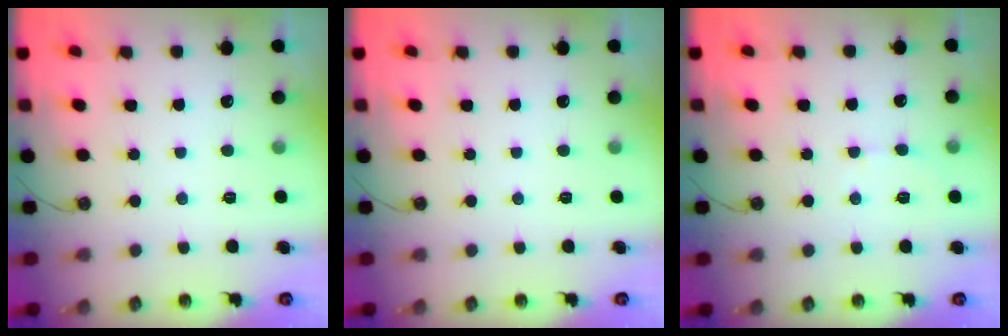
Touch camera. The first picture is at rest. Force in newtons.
{"total": 0.0}
{"total": 6.7, "press": 6.7, "slide": 0.3}